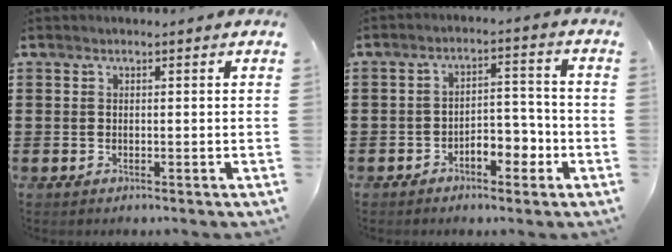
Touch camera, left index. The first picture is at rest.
{"total": 5.0, "force": [-3.0, 2.5, 3.1], "torque": [-0.046, 0.012, -0.060]}